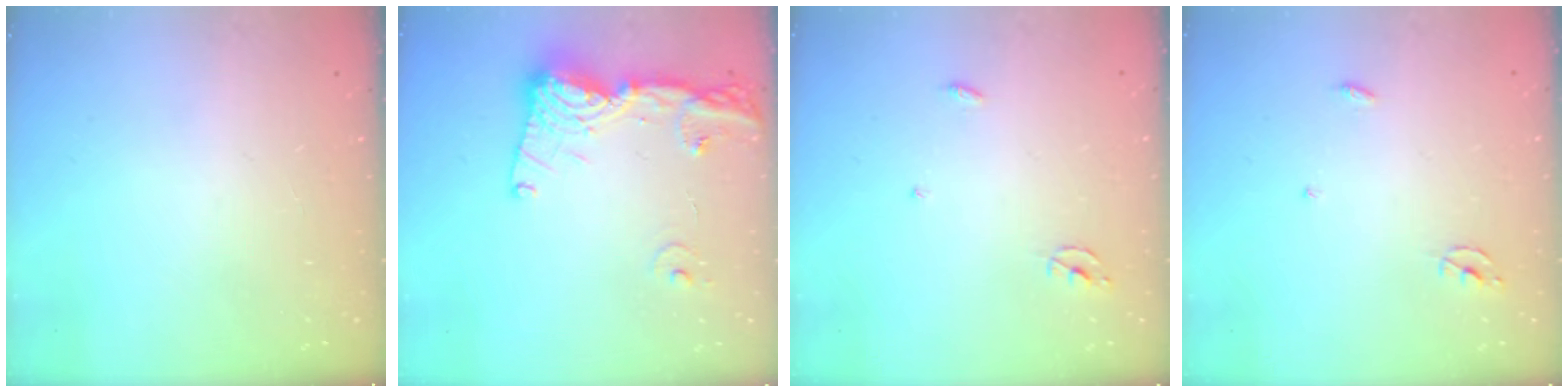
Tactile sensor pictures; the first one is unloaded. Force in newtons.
{"total": 16.5, "press": 16.4, "slide": 2.1}
{"total": 2.3, "press": 2.3, "slide": 0.1}
{"total": 2.3, "press": 2.3, "slide": 0.1}